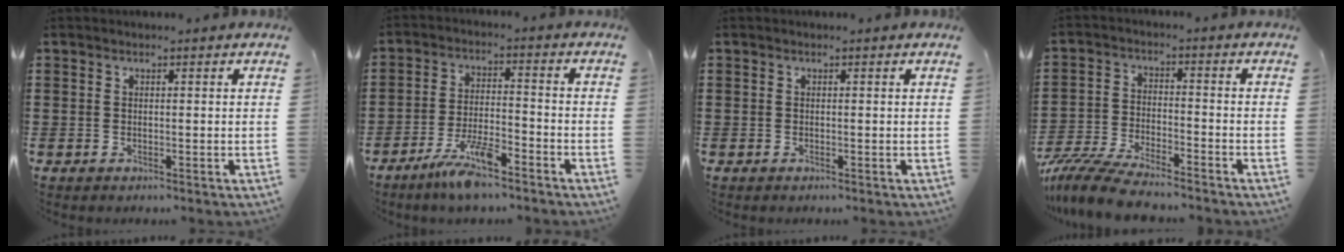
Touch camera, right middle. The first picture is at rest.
{"total": 7.4, "force": [-5.5, 1.3, 4.7], "torque": [-0.099, -0.003, -0.104]}
{"total": 0.0}
{"total": 7.7, "force": [-7.2, 0.8, 2.7], "torque": [-0.068, 0.000, -0.144]}